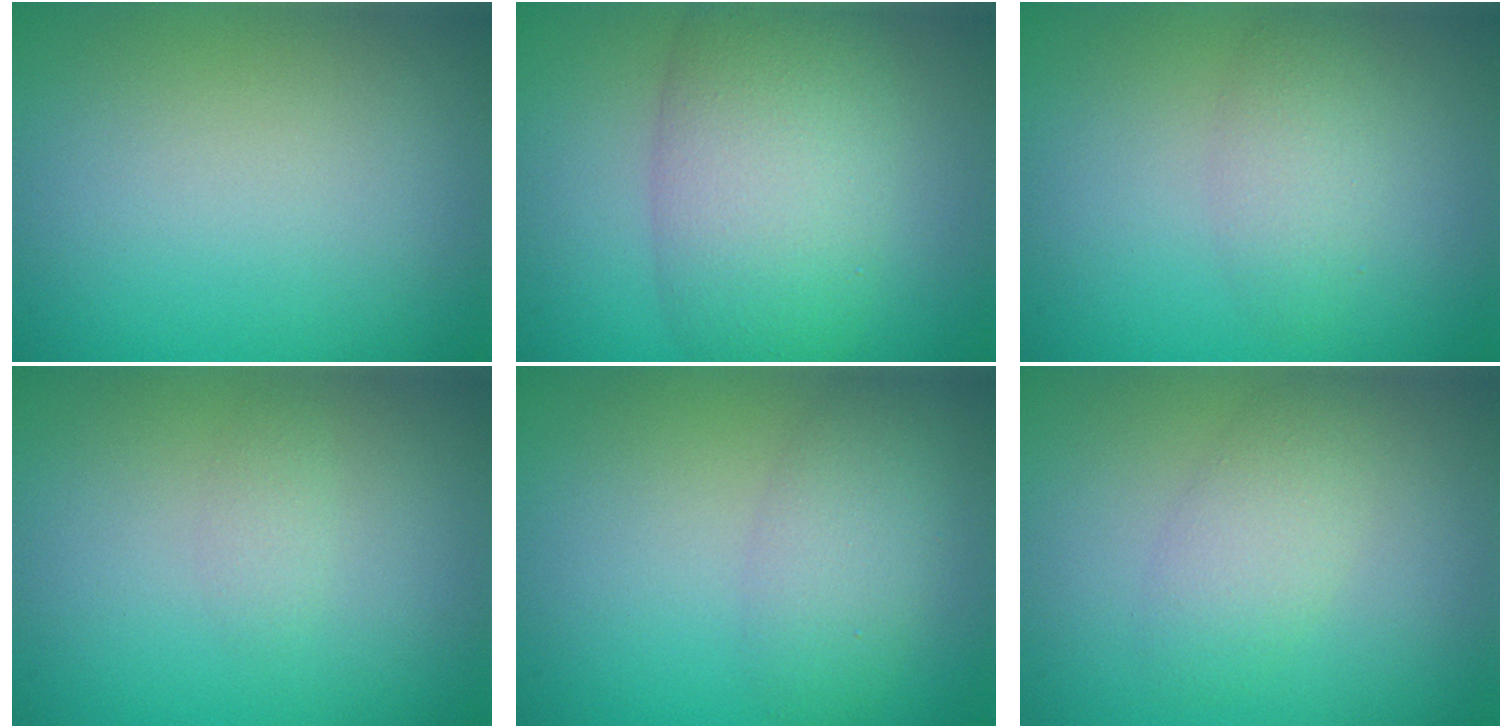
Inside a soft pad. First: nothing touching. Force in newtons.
{"total": 7.9, "press": 7.9, "slide": 0.2}
{"total": 2.3, "press": 2.3, "slide": 0.0}
{"total": 0.8, "press": 0.8, "slide": 0.1}
{"total": 3.0, "press": 3.0, "slide": 0.1}
{"total": 2.6, "press": 2.6, "slide": 0.1}